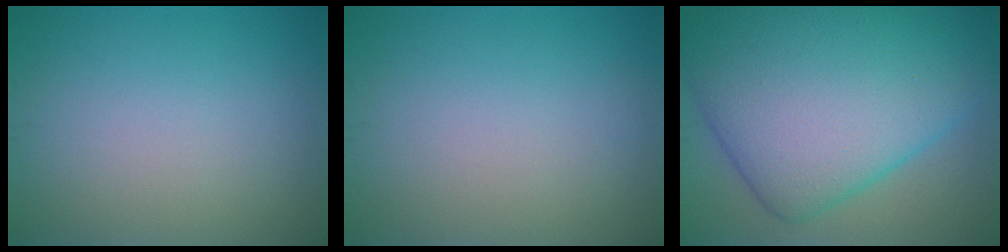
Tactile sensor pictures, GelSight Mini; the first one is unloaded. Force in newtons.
{"total": 0.0}
{"total": 15.2, "press": 15.2, "slide": 0.1}